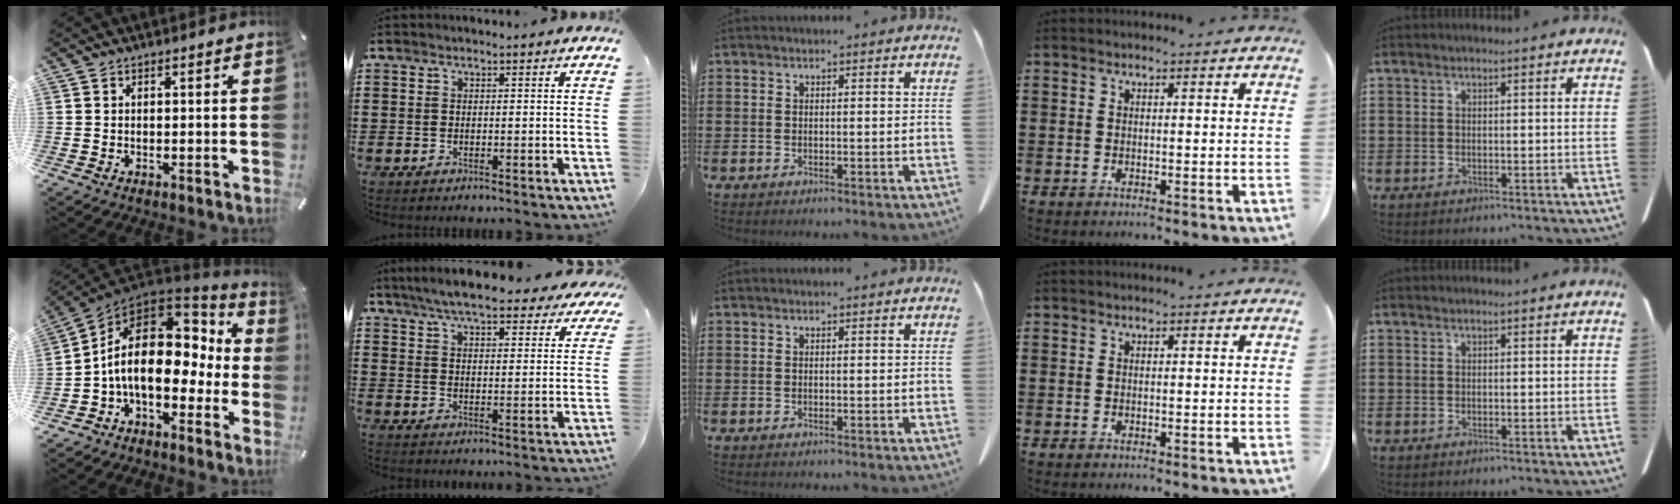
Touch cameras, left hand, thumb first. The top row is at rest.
{"thumb": {"total": 16.4, "force": [0.4, 10.4, 12.7], "torque": [-0.240, -0.013, 0.009]}, "index": {"total": 7.5, "force": [6.9, 0.7, 2.9], "torque": [-0.081, -0.022, 0.125]}}